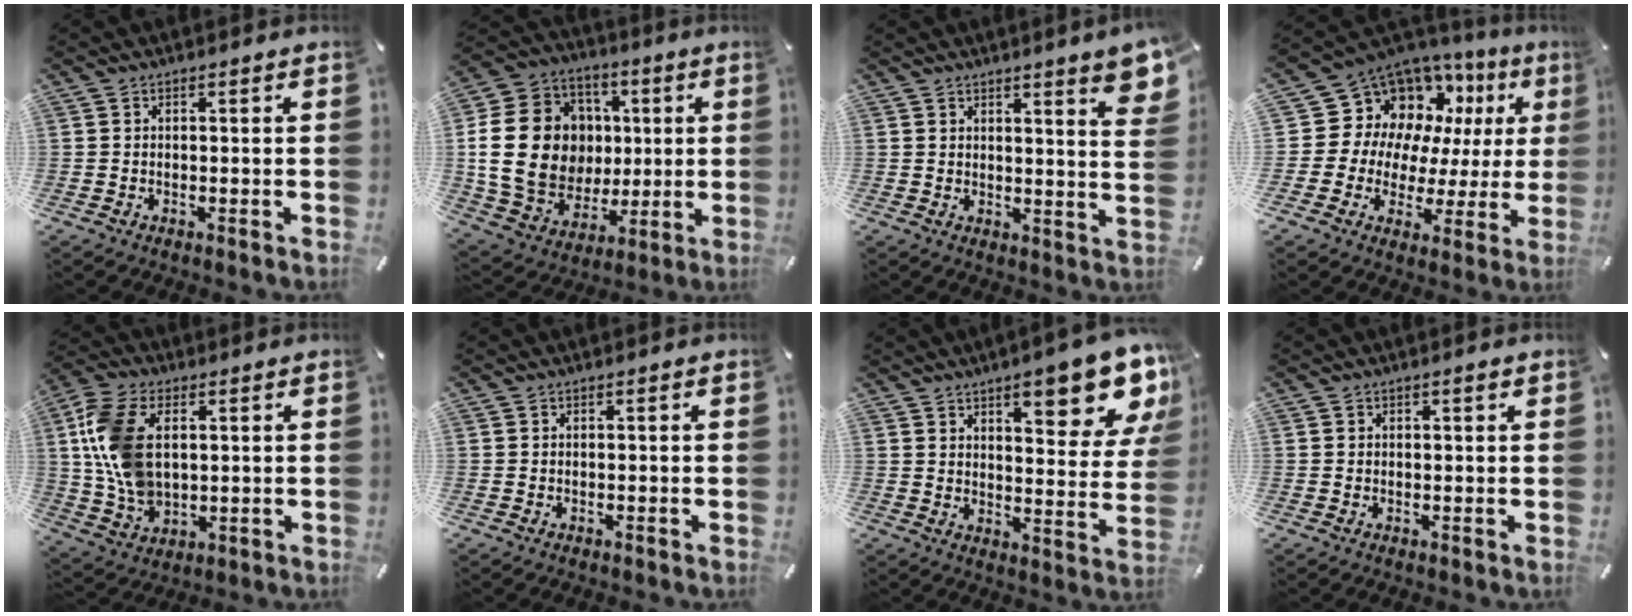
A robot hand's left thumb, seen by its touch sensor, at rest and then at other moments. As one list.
[{"total": 22.2, "force": [1.7, 18.8, 11.7], "torque": [-0.223, 0.010, 0.049]}, {"total": 6.5, "force": [4.3, 0.5, 4.8], "torque": [-0.068, -0.031, 0.070]}, {"total": 13.1, "force": [6.6, 10.6, 4.2], "torque": [-0.073, -0.074, 0.131]}, {"total": 13.1, "force": [2.4, 8.9, 9.3], "torque": [-0.218, 0.002, 0.043]}, {"total": 0.0}, {"total": 16.3, "force": [10.1, 5.4, 11.5], "torque": [-0.143, -0.064, 0.161]}, {"total": 0.8, "force": [0.5, 0.4, 0.5], "torque": [-0.010, 0.003, 0.007]}]